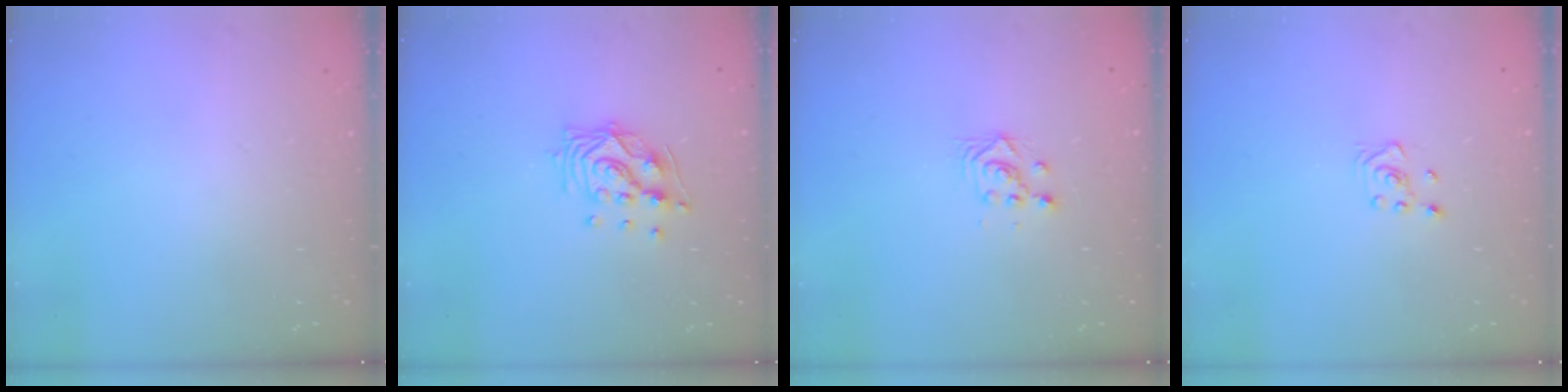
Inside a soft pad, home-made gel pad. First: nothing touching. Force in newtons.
{"total": 11.0, "press": 11.0, "slide": 0.9}
{"total": 3.0, "press": 3.0, "slide": 0.1}
{"total": 2.8, "press": 2.6, "slide": 1.0}